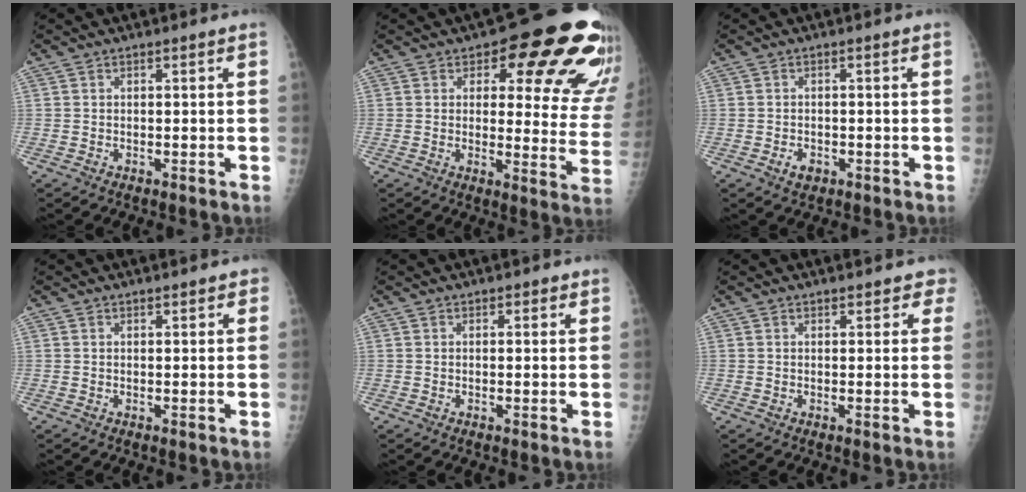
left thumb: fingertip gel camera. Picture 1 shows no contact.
{"total": 19.9, "force": [11.0, 8.7, 14.1], "torque": [-0.117, -0.058, 0.117]}
{"total": 2.0, "force": [-0.8, 1.5, 1.1], "torque": [-0.014, 0.002, -0.008]}
{"total": 1.3, "force": [0.9, 0.6, 0.6], "torque": [0.000, -0.002, 0.008]}
{"total": 1.1, "force": [0.7, 0.6, 0.5], "torque": [0.003, -0.003, 0.005]}
{"total": 2.9, "force": [2.4, 1.4, 0.9], "torque": [0.024, -0.004, 0.018]}